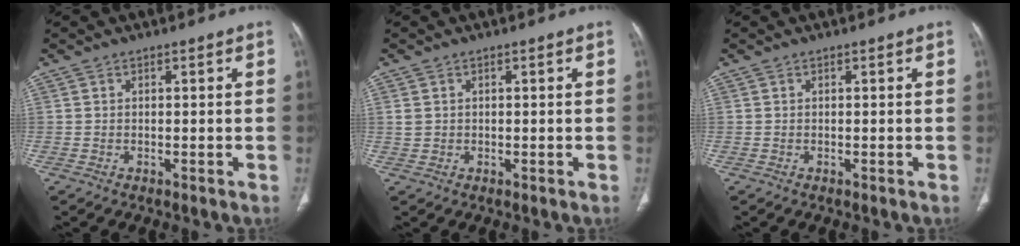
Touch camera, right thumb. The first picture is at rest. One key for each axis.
{"total": 1.7, "fx": 0.3, "fy": 1.5, "fz": 0.8, "tx": -0.016, "ty": 0.004, "tz": 0.011}
{"total": 0.0}